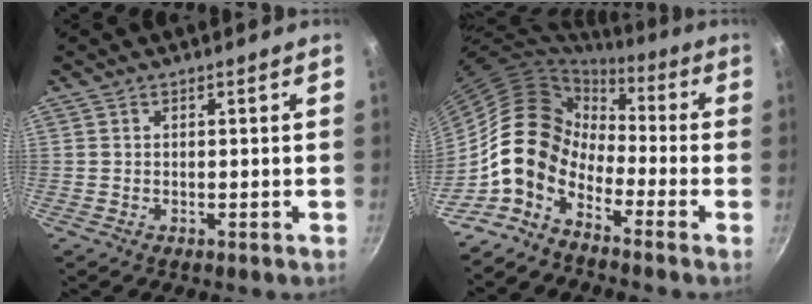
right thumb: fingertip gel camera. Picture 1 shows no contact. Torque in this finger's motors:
{"motor_torque": [0.09, 0.91, 1.46, -1.31, 0.18]}